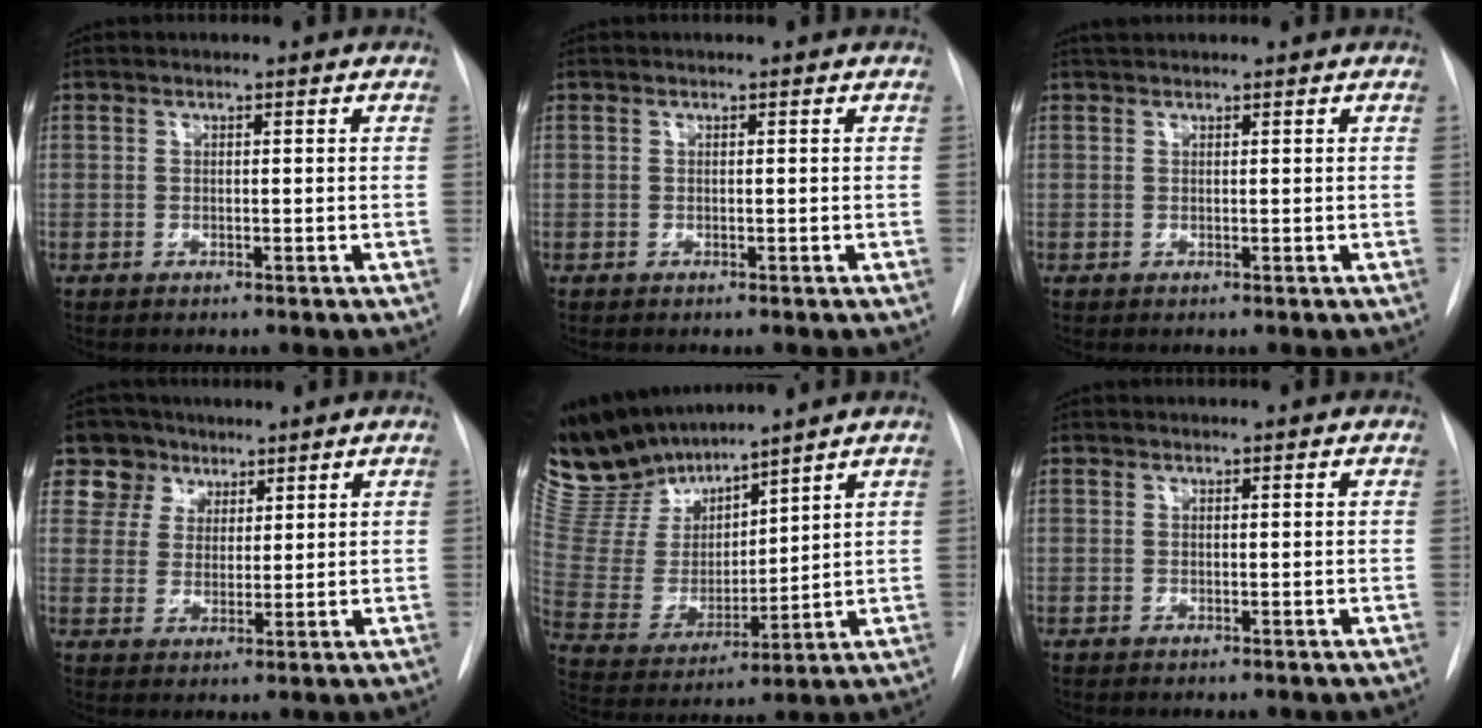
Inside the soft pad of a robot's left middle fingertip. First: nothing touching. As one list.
[{"total": 0.0}, {"total": 1.0, "force": [1.0, 0.1, -0.1], "torque": [-0.010, 0.013, 0.022]}, {"total": 7.4, "force": [4.4, 5.9, 0.4], "torque": [-0.004, 0.016, 0.084]}, {"total": 13.5, "force": [12.6, 3.6, 3.4], "torque": [-0.087, 0.000, 0.263]}, {"total": 0.0}]